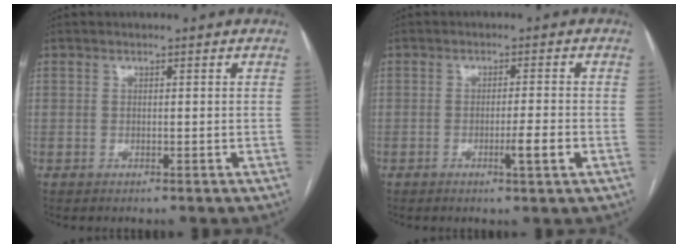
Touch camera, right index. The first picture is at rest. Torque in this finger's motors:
{"motor_torque": [0.69, -0.21, 0.39, 0.08]}